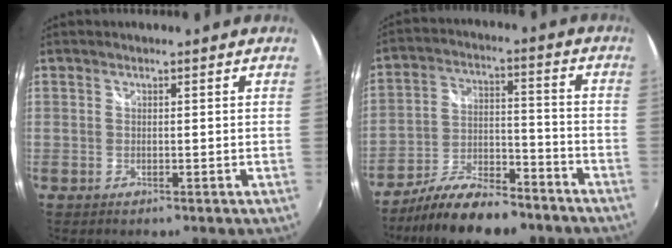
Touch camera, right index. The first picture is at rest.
{"total": 16.0, "force": [-12.8, 4.9, 8.3], "torque": [-0.161, -0.009, -0.206]}